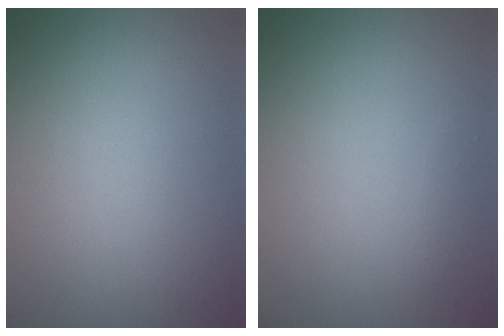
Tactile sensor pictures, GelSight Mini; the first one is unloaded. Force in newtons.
{"total": 0.5, "press": 0.5, "slide": 0.1}